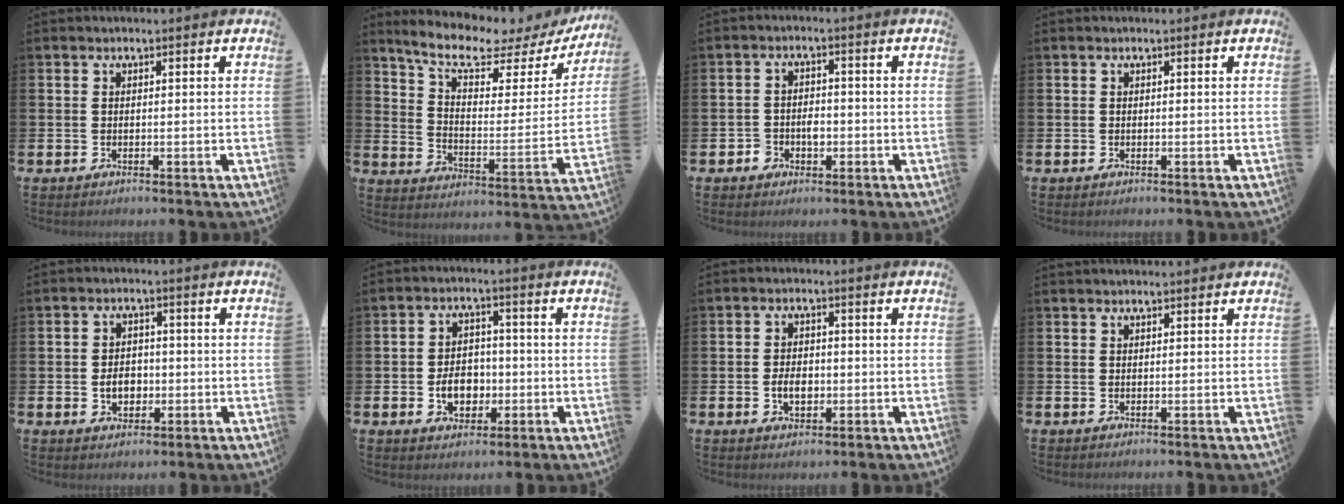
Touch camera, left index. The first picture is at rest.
{"total": 9.0, "force": [7.8, 2.2, 4.1], "torque": [-0.107, -0.055, 0.127]}
{"total": 2.6, "force": [-1.0, 2.1, 1.1], "torque": [-0.017, 0.003, -0.026]}
{"total": 0.0}
{"total": 3.7, "force": [-0.7, 2.8, 2.4], "torque": [-0.034, 0.000, -0.020]}
{"total": 5.1, "force": [-1.3, 3.8, 3.2], "torque": [-0.047, 0.004, -0.030]}
{"total": 3.4, "force": [-0.6, 2.3, 2.5], "torque": [-0.032, -0.001, -0.017]}
{"total": 0.7, "force": [0.7, 0.0, 0.1], "torque": [0.005, -0.004, 0.012]}